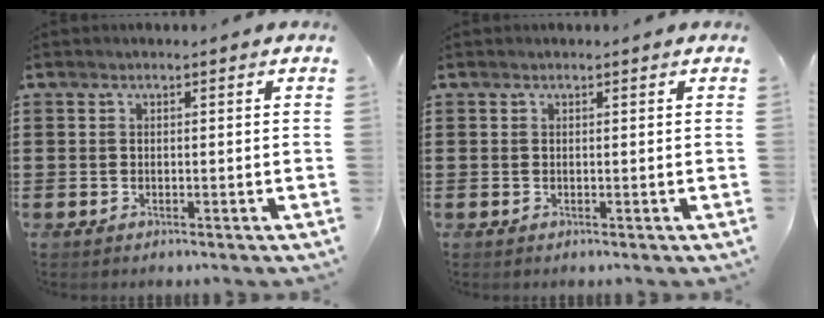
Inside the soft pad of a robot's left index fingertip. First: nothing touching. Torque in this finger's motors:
{"motor_torque": [-0.90, 0.67, -0.25, 0.00]}